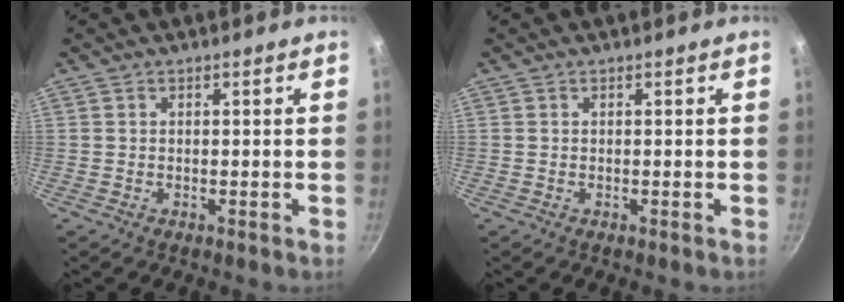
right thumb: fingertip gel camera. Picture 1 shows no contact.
{"total": 0.0}